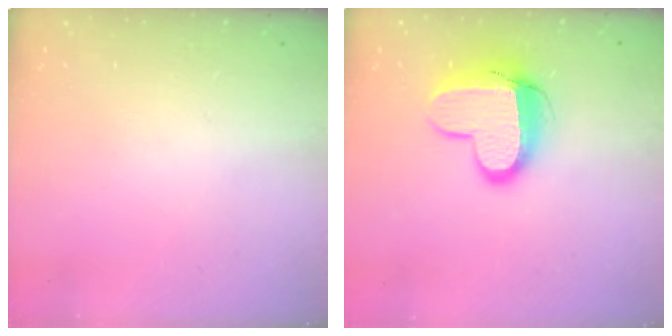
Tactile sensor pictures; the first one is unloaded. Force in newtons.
{"total": 12.5, "press": 12.5, "slide": 1.0}